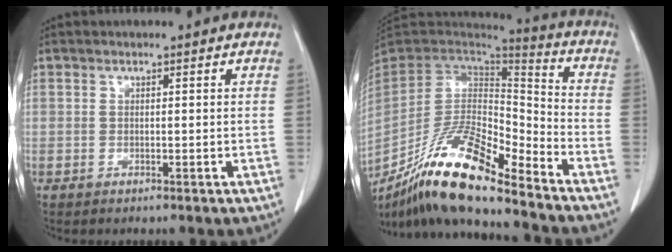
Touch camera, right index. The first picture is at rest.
{"total": 19.2, "force": [-14.4, 2.8, 12.3], "torque": [-0.243, -0.010, -0.267]}